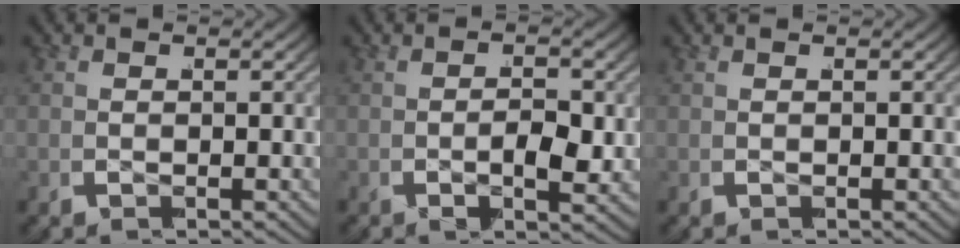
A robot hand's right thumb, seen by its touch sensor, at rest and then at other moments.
{"total": 3.2, "force": [-1.0, 1.4, 2.7], "torque": [-0.044, -0.005, -0.020]}
{"total": 0.0}